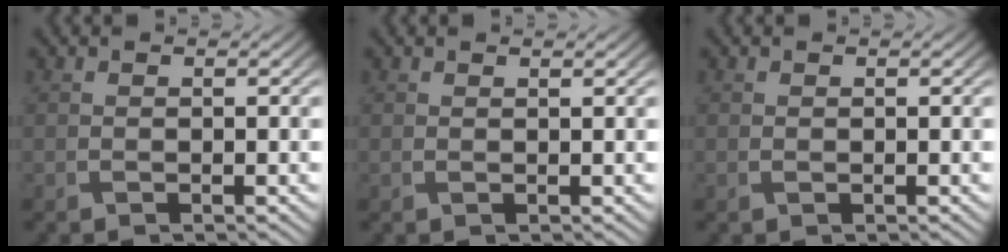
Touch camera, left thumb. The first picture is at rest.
{"total": 0.5, "force": [0.5, -0.1, 0.2], "torque": [-0.005, 0.002, 0.010]}
{"total": 0.0}